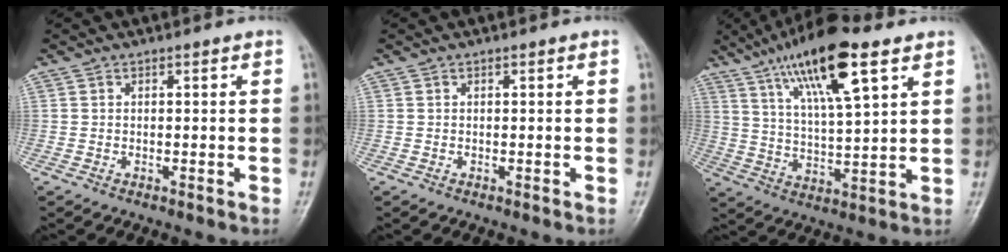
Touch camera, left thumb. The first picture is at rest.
{"total": 0.0}
{"total": 16.6, "force": [9.1, 4.1, 13.3], "torque": [-0.222, -0.022, 0.163]}